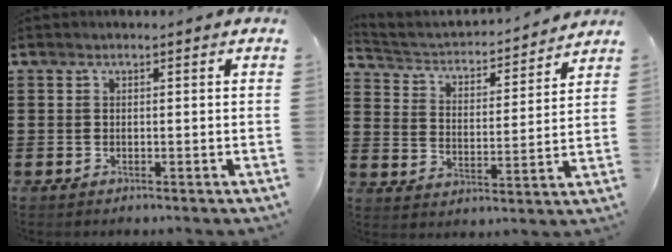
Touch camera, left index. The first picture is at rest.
{"total": 2.7, "force": [2.5, 0.9, 0.6], "torque": [-0.030, -0.026, 0.031]}